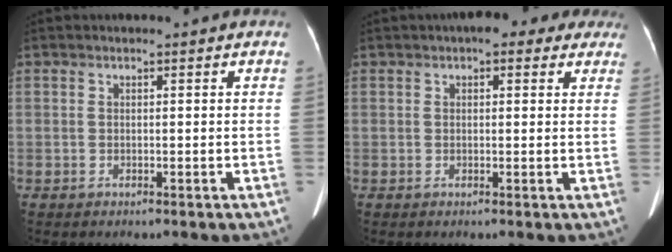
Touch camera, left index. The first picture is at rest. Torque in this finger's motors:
{"motor_torque": [0.22, -0.25, 0.00, 0.03]}